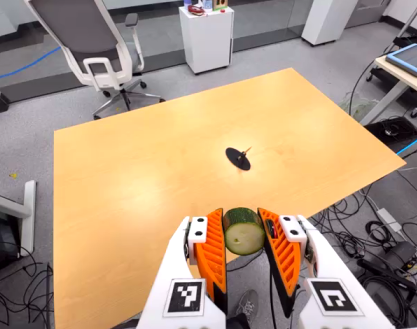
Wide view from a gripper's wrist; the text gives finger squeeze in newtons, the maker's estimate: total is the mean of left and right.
{"total": 11.3, "left": 10.6, "right": 12.0}